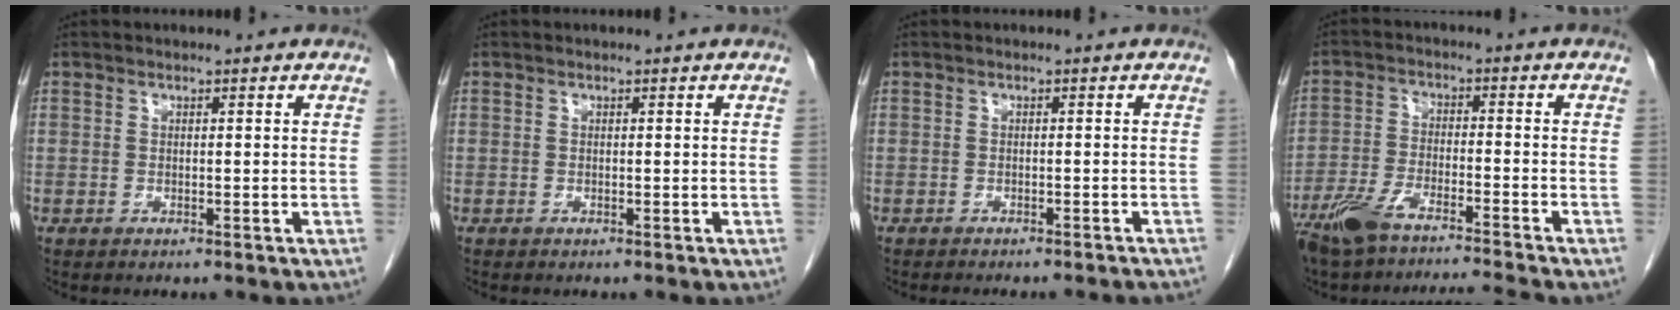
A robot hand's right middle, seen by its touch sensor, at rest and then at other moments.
{"total": 0.0}
{"total": 9.4, "force": [-8.7, 0.7, 3.3], "torque": [-0.026, -0.015, -0.094]}
{"total": 11.1, "force": [-9.6, -0.4, 5.5], "torque": [-0.099, -0.008, -0.165]}